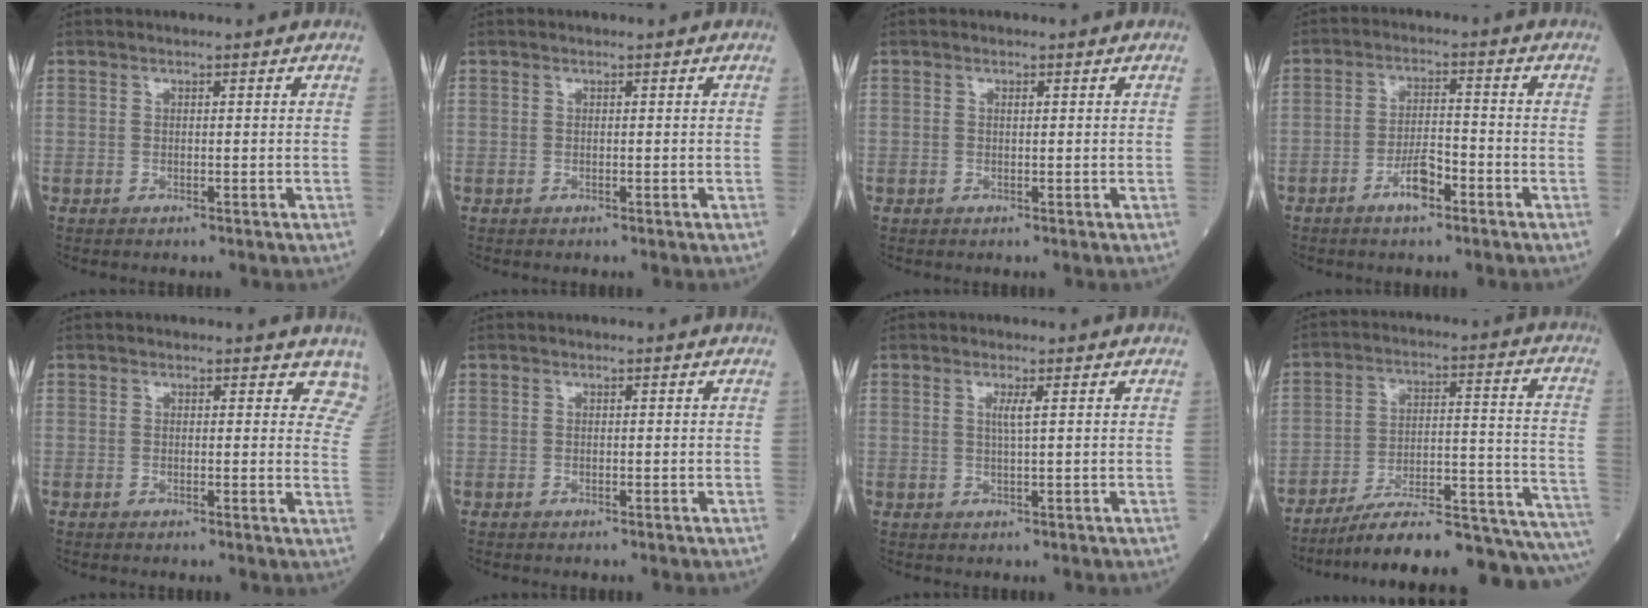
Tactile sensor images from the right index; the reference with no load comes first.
{"total": 0.0}
{"total": 0.5, "force": [0.1, 0.2, 0.5], "torque": [-0.014, 0.001, 0.003]}
{"total": 4.6, "force": [-2.8, 1.3, 3.5], "torque": [-0.063, 0.005, -0.052]}
{"total": 5.3, "force": [4.6, 2.2, 1.1], "torque": [0.017, -0.012, 0.023]}
{"total": 0.0}
{"total": 1.7, "force": [0.6, -0.2, 1.6], "torque": [-0.032, -0.001, 0.010]}
{"total": 24.3, "force": [-21.5, 1.5, 11.1], "torque": [-0.093, 0.024, -0.307]}